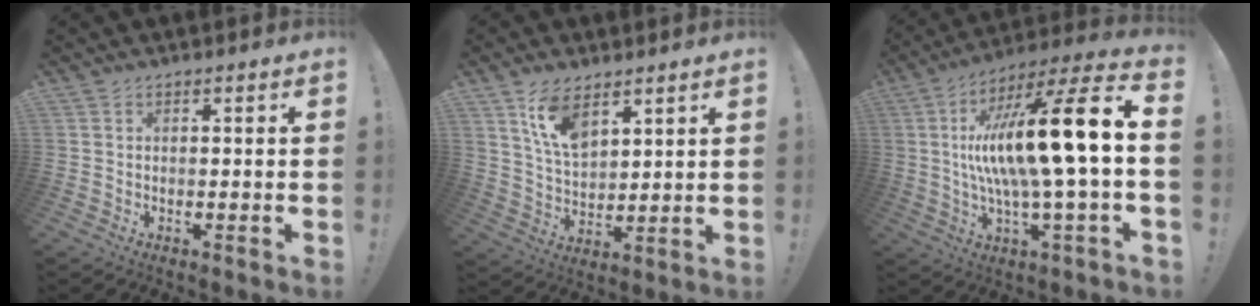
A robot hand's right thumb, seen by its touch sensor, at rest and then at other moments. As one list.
[{"total": 10.8, "force": [7.1, 5.5, 6.1], "torque": [-0.120, -0.029, 0.137]}, {"total": 21.7, "force": [1.2, 3.0, 21.5], "torque": [-0.390, -0.012, -0.001]}]